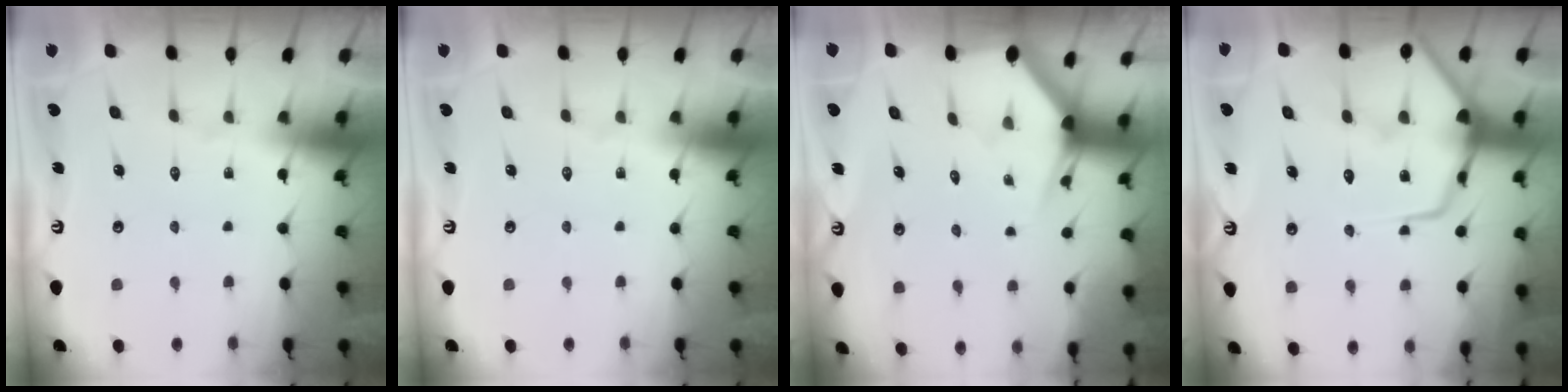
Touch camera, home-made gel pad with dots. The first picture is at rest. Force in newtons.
{"total": 0.0}
{"total": 2.6, "press": 2.6, "slide": 0.0}
{"total": 13.6, "press": 13.5, "slide": 1.1}